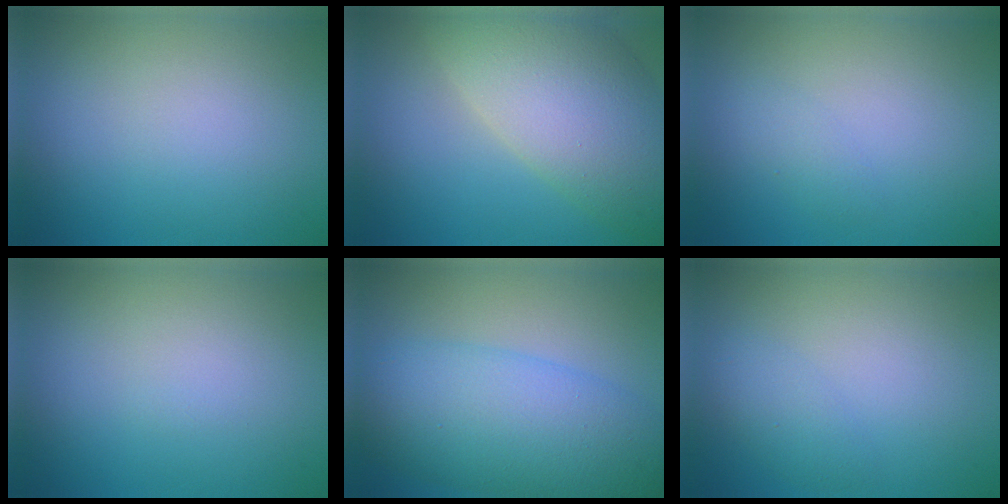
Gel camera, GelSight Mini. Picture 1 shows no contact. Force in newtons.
{"total": 10.7, "press": 10.7, "slide": 1.0}
{"total": 1.1, "press": 1.1, "slide": 0.0}
{"total": 0.0}
{"total": 9.7, "press": 9.7, "slide": 0.1}
{"total": 1.7, "press": 1.7, "slide": 0.0}